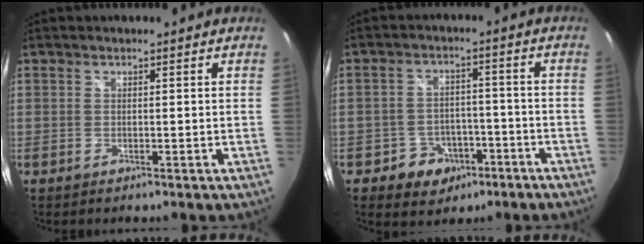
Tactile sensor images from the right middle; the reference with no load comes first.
{"total": 7.7, "force": [-4.1, 6.2, 2.2], "torque": [-0.060, 0.020, -0.044]}